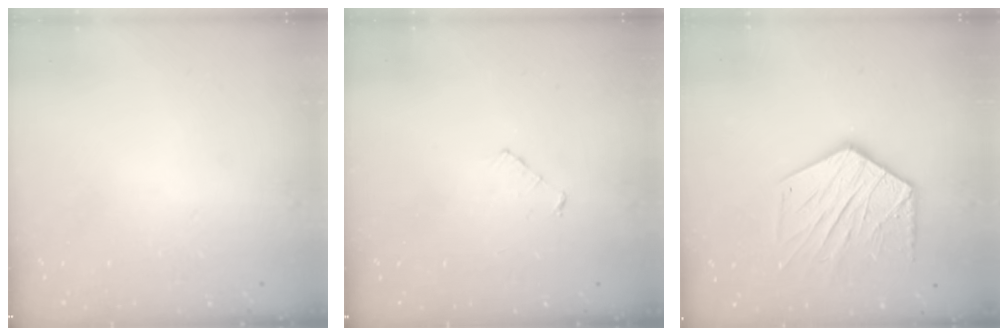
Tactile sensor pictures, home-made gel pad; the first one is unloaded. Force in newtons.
{"total": 3.1, "press": 3.0, "slide": 0.3}
{"total": 16.7, "press": 16.6, "slide": 1.3}